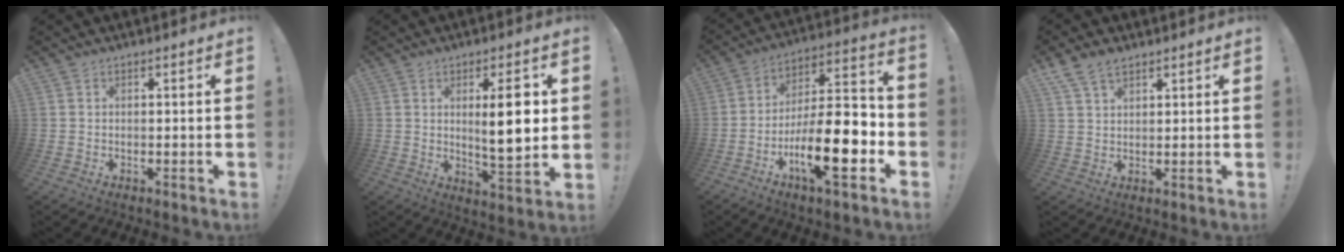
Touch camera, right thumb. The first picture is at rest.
{"total": 11.2, "force": [2.3, 2.7, 10.6], "torque": [-0.151, -0.010, 0.032]}
{"total": 21.3, "force": [-8.3, 6.5, 18.5], "torque": [-0.313, 0.037, -0.132]}
{"total": 5.7, "force": [4.0, 3.1, 2.8], "torque": [-0.061, -0.009, 0.079]}